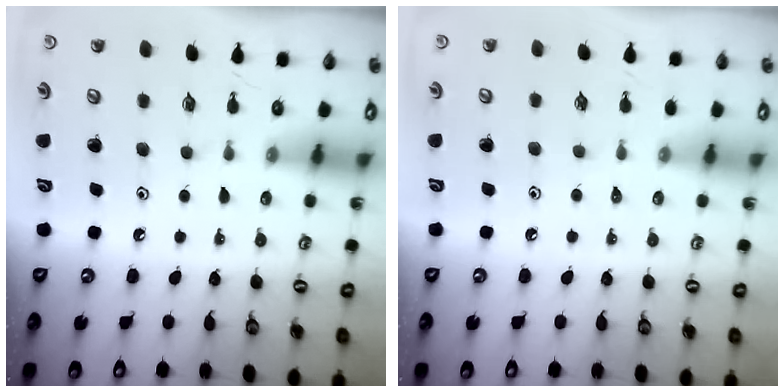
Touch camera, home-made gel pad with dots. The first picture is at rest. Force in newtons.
{"total": 1.9, "press": 1.9, "slide": 0.3}